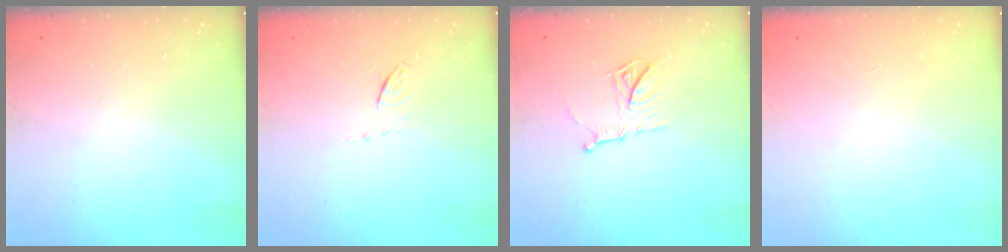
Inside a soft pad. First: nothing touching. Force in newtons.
{"total": 4.2, "press": 4.1, "slide": 0.9}
{"total": 10.6, "press": 10.6, "slide": 0.8}
{"total": 1.5, "press": 1.5, "slide": 0.1}